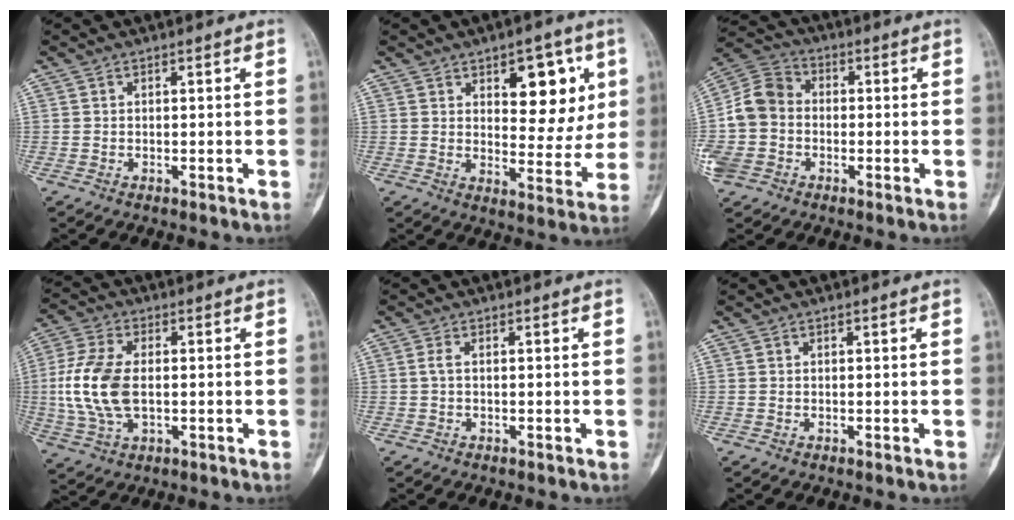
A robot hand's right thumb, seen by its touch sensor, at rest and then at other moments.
{"total": 12.1, "force": [4.7, 6.4, 9.1], "torque": [-0.074, -0.021, 0.067]}
{"total": 12.3, "force": [-2.1, 10.2, 6.7], "torque": [-0.139, 0.033, -0.049]}
{"total": 12.2, "force": [-0.5, 6.9, 10.1], "torque": [-0.229, 0.005, -0.010]}
{"total": 1.1, "force": [0.0, 0.4, 1.1], "torque": [-0.027, -0.001, -0.002]}
{"total": 0.0}